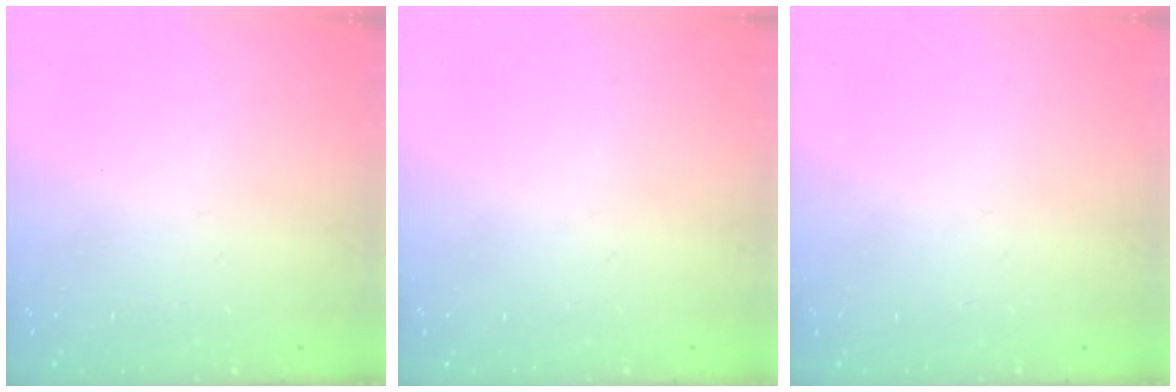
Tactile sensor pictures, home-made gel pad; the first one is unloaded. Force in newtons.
{"total": 0.0}
{"total": 0.0}